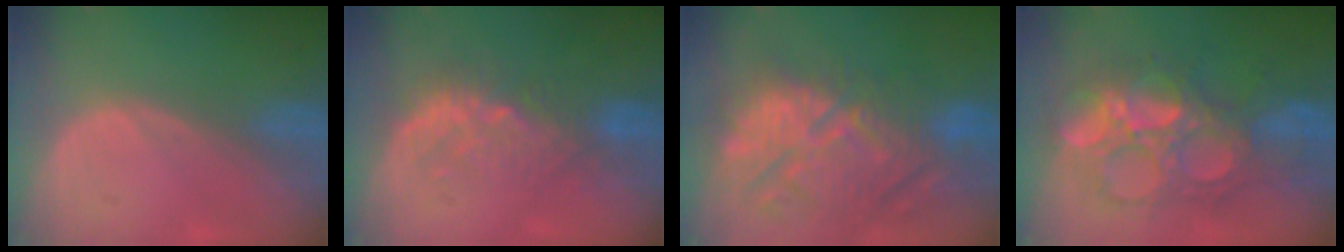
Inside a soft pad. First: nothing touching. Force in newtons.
{"total": 6.3, "press": 6.1, "slide": 1.8}
{"total": 13.7, "press": 12.5, "slide": 5.5}
{"total": 10.8, "press": 10.8, "slide": 0.9}